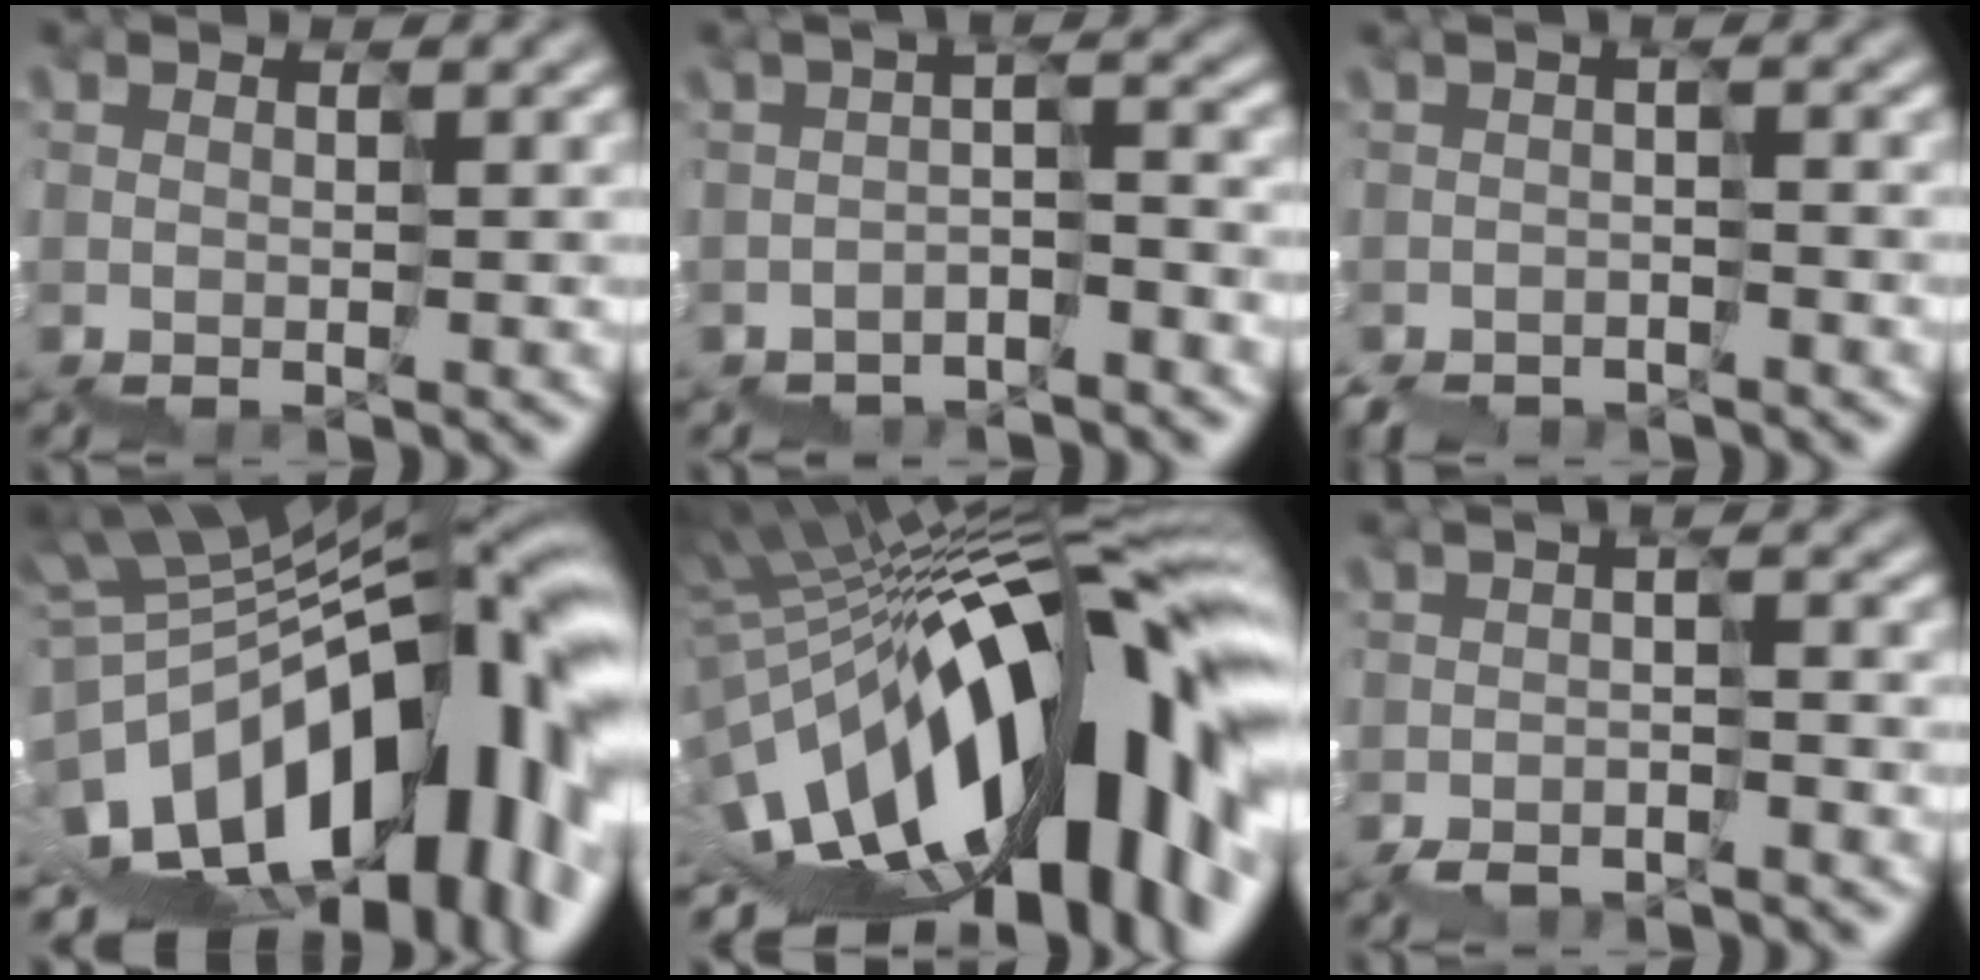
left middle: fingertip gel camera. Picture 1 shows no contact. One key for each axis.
{"total": 3.0, "fx": -2.6, "fy": 0.4, "fz": 1.3, "tx": -0.028, "ty": 0.009, "tz": -0.041}
{"total": 2.4, "fx": -2.4, "fy": 0.2, "fz": 0.3, "tx": -0.007, "ty": -0.006, "tz": -0.030}
{"total": 15.0, "fx": -3.5, "fy": 7.4, "fz": 12.5, "tx": -0.216, "ty": 0.026, "tz": -0.076}
{"total": 15.7, "fx": -3.7, "fy": 5.8, "fz": 14.1, "tx": -0.220, "ty": 0.028, "tz": -0.086}
{"total": 1.6, "fx": -1.6, "fy": -0.1, "fz": 0.3, "tx": -0.017, "ty": 0.001, "tz": -0.028}